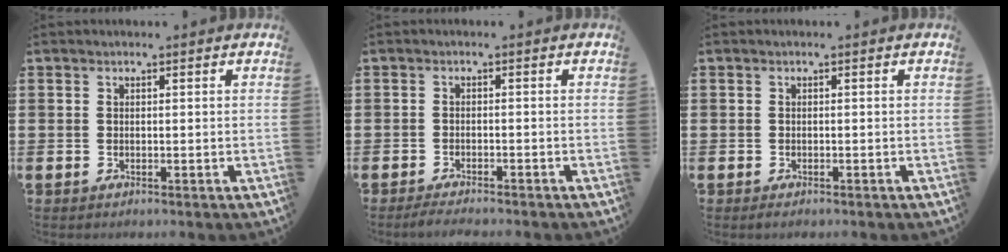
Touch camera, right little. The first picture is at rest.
{"total": 1.4, "force": [-1.3, 0.0, 0.5], "torque": [-0.010, 0.002, -0.026]}
{"total": 0.5, "force": [-0.2, 0.2, 0.4], "torque": [-0.009, 0.000, -0.005]}